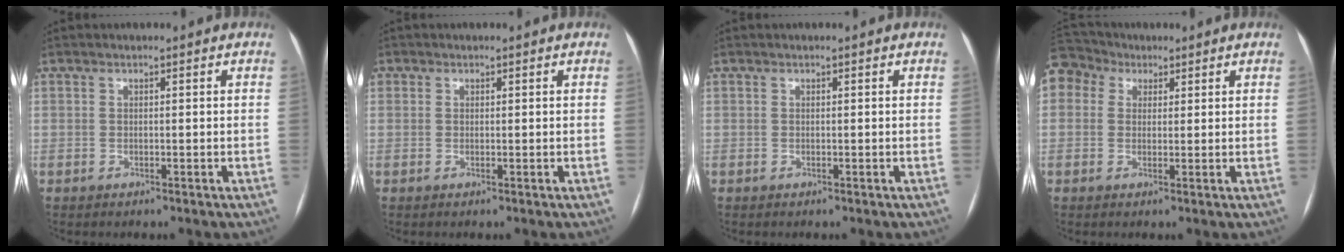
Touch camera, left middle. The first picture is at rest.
{"total": 0.6, "force": [0.1, 0.6, 0.0], "torque": [0.004, 0.002, 0.000]}
{"total": 0.0}
{"total": 8.7, "force": [4.4, 7.0, 2.8], "torque": [-0.073, 0.051, 0.086]}